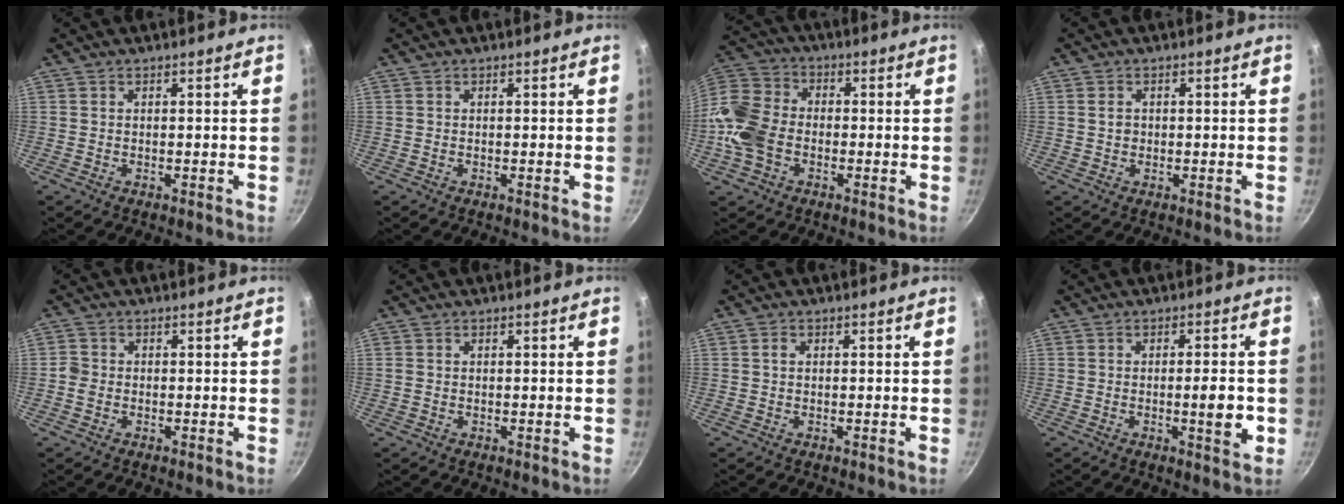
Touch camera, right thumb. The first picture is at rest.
{"total": 0.0}
{"total": 12.6, "force": [-2.9, 9.3, 7.9], "torque": [-0.147, 0.025, -0.078]}
{"total": 1.8, "force": [0.2, 1.6, 0.8], "torque": [-0.010, 0.004, 0.002]}
{"total": 2.0, "force": [-0.6, 1.7, 0.8], "torque": [-0.014, 0.010, -0.015]}
{"total": 0.7, "force": [0.1, 0.7, 0.3], "torque": [-0.006, 0.003, 0.001]}
{"total": 1.0, "force": [0.1, 0.8, 0.6], "torque": [-0.008, 0.004, 0.003]}
{"total": 5.7, "force": [-1.1, 1.3, 5.4], "torque": [-0.071, 0.007, -0.014]}